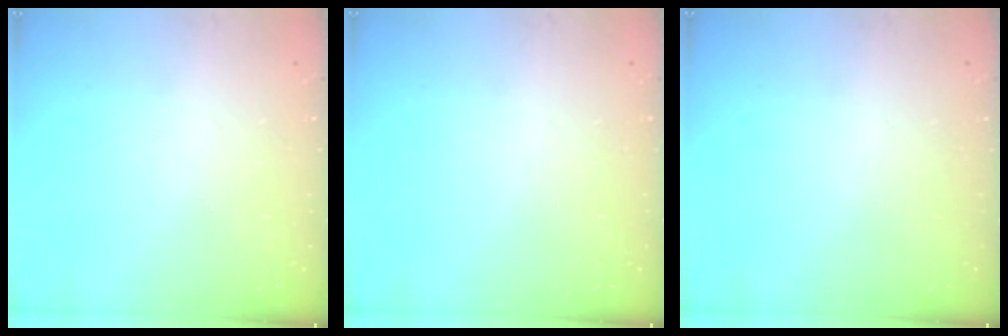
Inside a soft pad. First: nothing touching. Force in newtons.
{"total": 0.0}
{"total": 0.0}